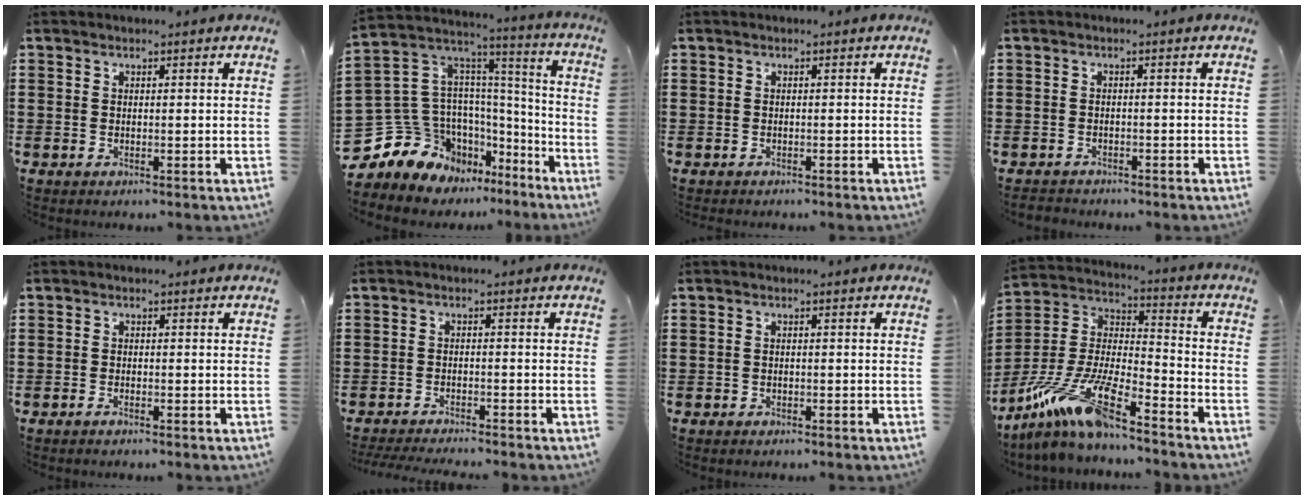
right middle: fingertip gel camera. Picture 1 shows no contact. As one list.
[{"total": 11.5, "force": [-7.0, 8.9, 1.6], "torque": [-0.088, -0.013, -0.118]}, {"total": 0.6, "force": [-0.4, 0.4, -0.1], "torque": [0.003, 0.005, -0.011]}, {"total": 1.1, "force": [-1.0, 0.3, 0.0], "torque": [-0.003, 0.001, -0.023]}, {"total": 0.6, "force": [-0.5, -0.1, 0.2], "torque": [-0.008, -0.003, -0.009]}, {"total": 2.7, "force": [-2.7, -0.1, 0.5], "torque": [-0.009, -0.001, -0.055]}, {"total": 0.7, "force": [-0.6, 0.4, 0.1], "torque": [-0.002, 0.002, -0.014]}, {"total": 13.4, "force": [-10.2, 1.5, 8.4], "torque": [-0.190, 0.002, -0.205]}]